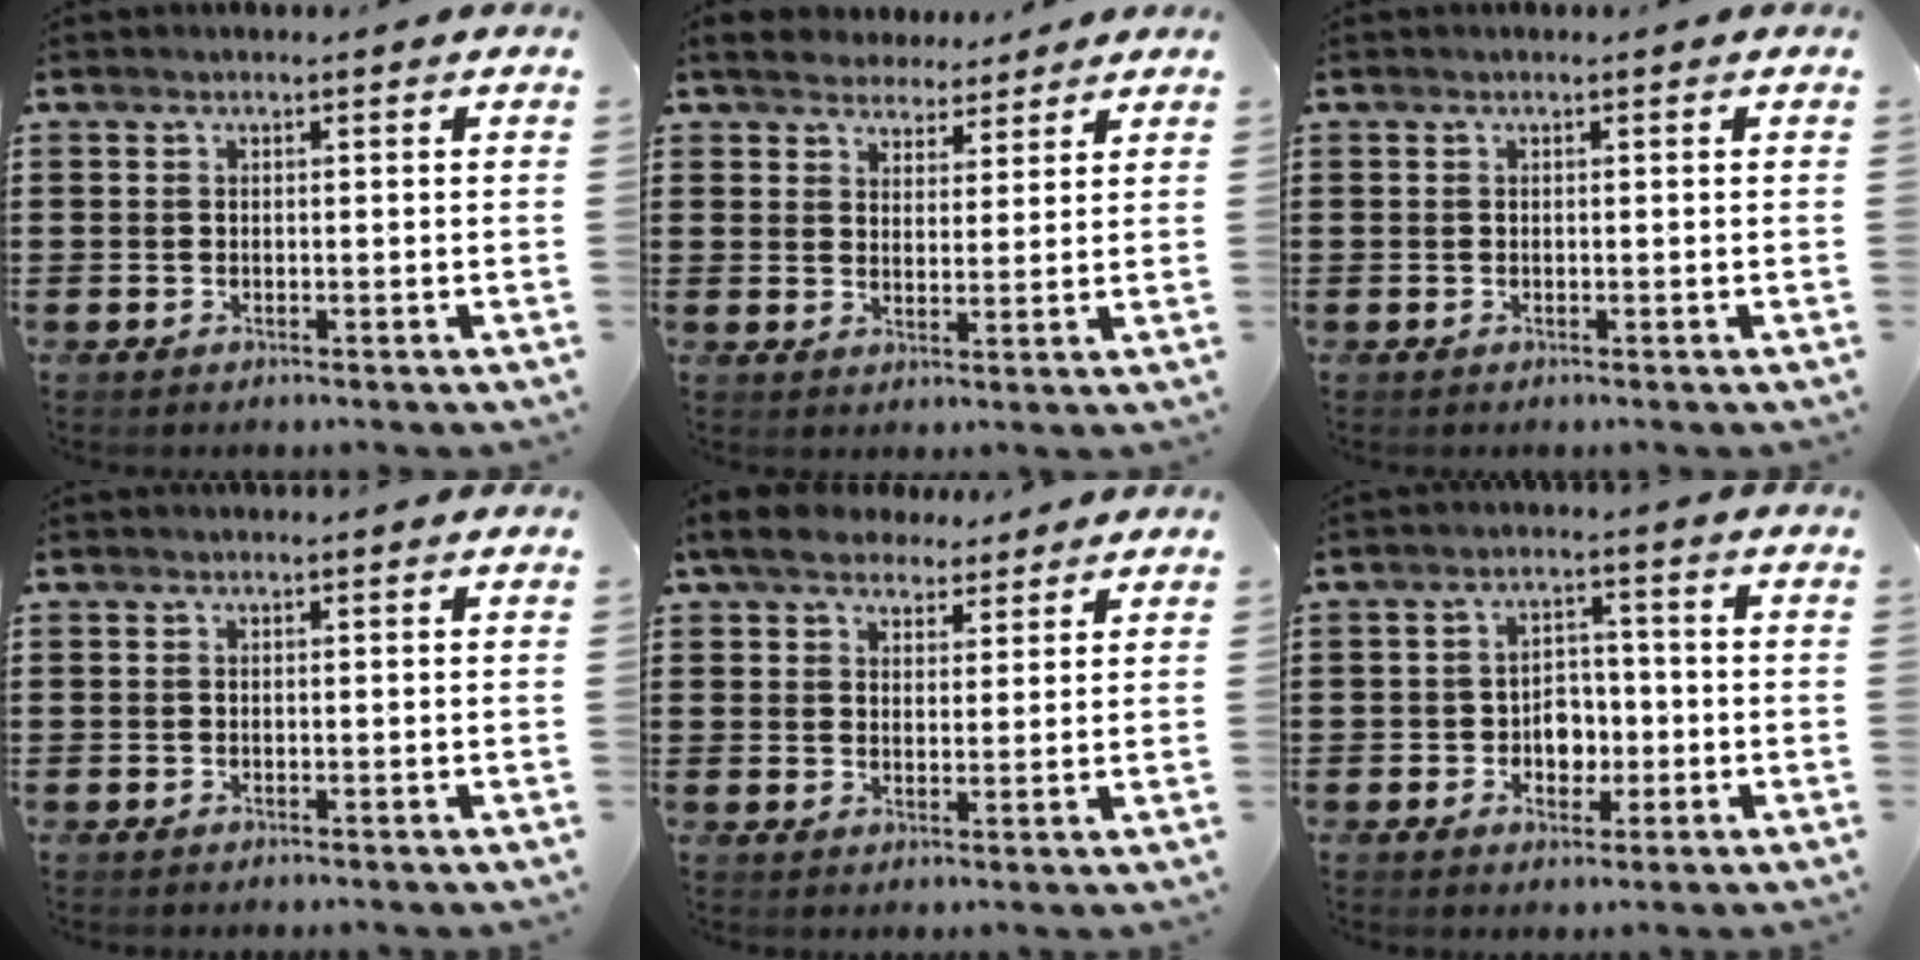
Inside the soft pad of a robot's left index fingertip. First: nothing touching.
{"total": 4.3, "force": [4.0, 1.6, 0.0], "torque": [-0.019, -0.006, 0.073]}
{"total": 0.0}
{"total": 0.0}
{"total": 5.5, "force": [4.5, 2.7, 1.7], "torque": [-0.045, 0.000, 0.082]}
{"total": 4.2, "force": [-1.1, 3.4, 2.2], "torque": [-0.034, 0.001, -0.028]}